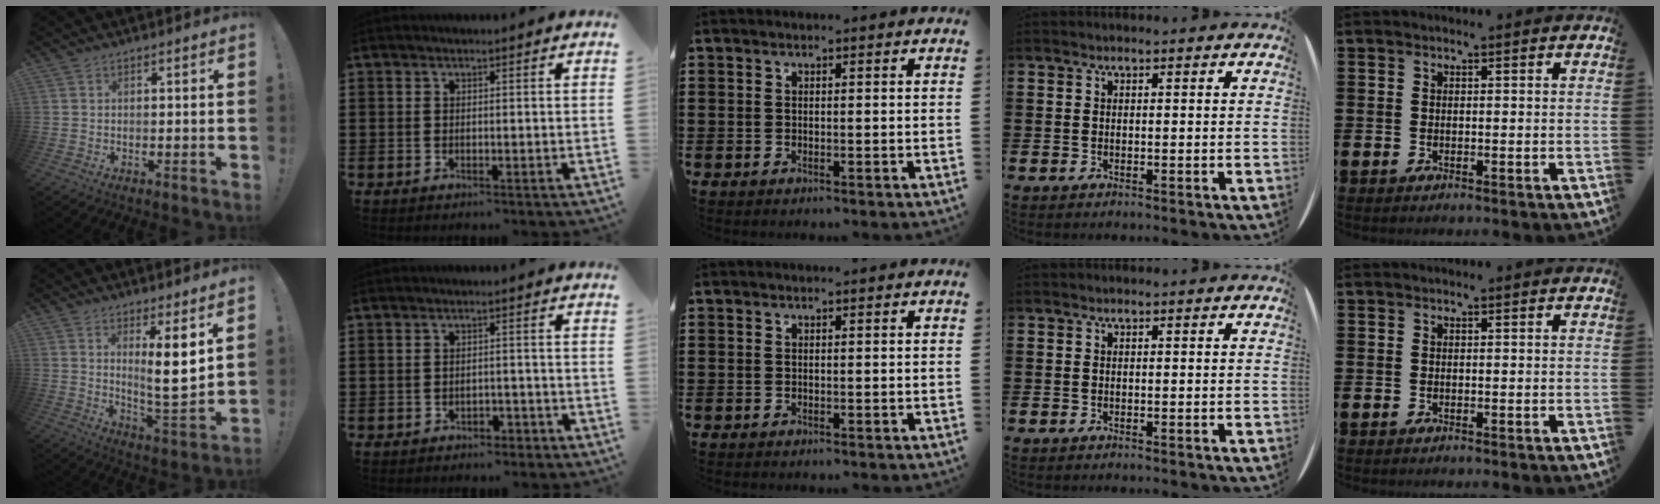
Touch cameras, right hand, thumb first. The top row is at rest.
{"thumb": {"total": 9.8, "force": [3.8, 1.2, 8.9], "torque": [-0.127, -0.040, 0.061]}, "index": {"total": 1.9, "force": [-1.8, 0.7, 0.2], "torque": [-0.011, -0.001, -0.038]}}